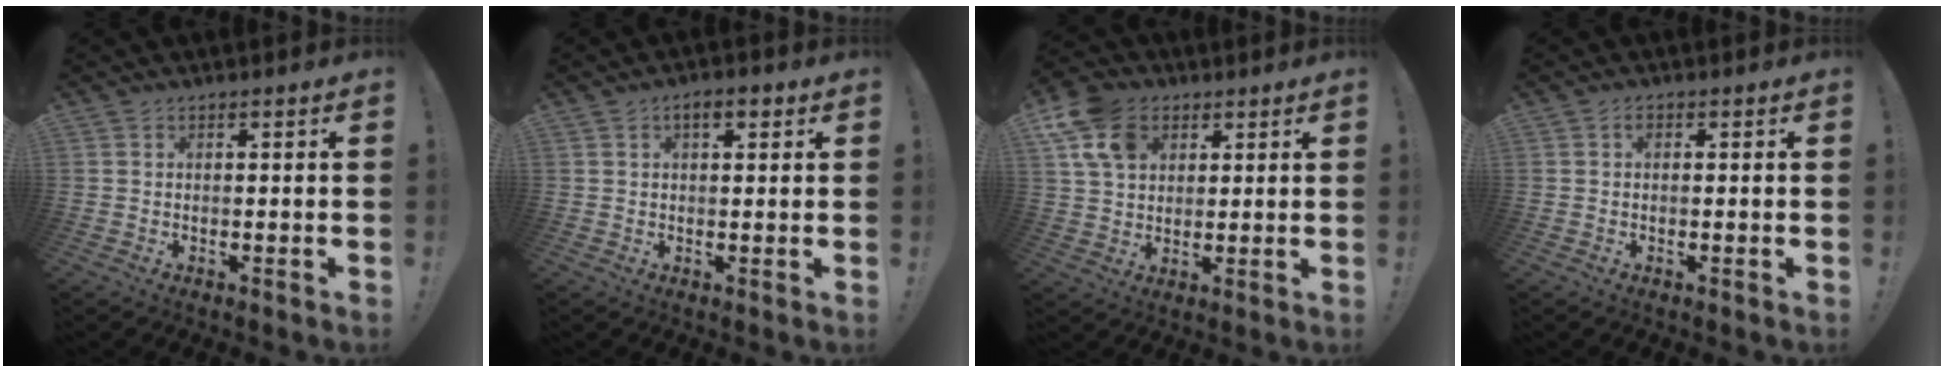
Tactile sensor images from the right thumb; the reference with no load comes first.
{"total": 4.0, "force": [1.8, 1.6, 3.2], "torque": [-0.041, -0.002, 0.027]}
{"total": 12.8, "force": [5.7, 9.3, 6.6], "torque": [-0.115, -0.012, 0.114]}
{"total": 1.0, "force": [0.3, 0.6, 0.8], "torque": [-0.014, 0.004, 0.003]}